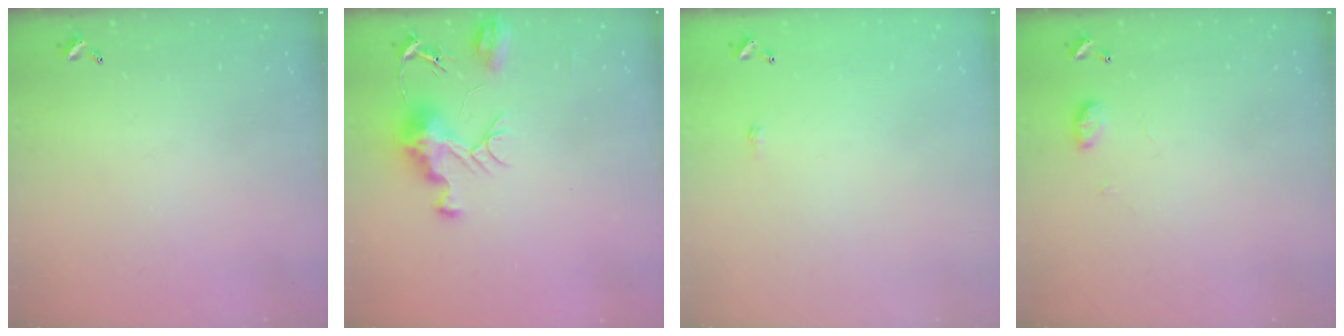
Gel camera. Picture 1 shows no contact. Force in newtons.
{"total": 9.2, "press": 9.2, "slide": 1.0}
{"total": 0.6, "press": 0.6, "slide": 0.2}
{"total": 5.3, "press": 5.2, "slide": 0.8}